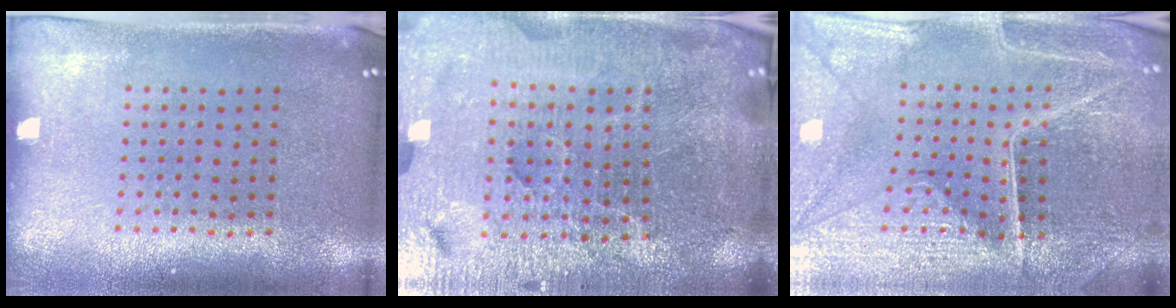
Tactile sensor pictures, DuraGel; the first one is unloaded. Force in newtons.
{"total": 5.9, "press": 5.3, "slide": 2.4}
{"total": 4.0, "press": 4.0, "slide": 0.6}